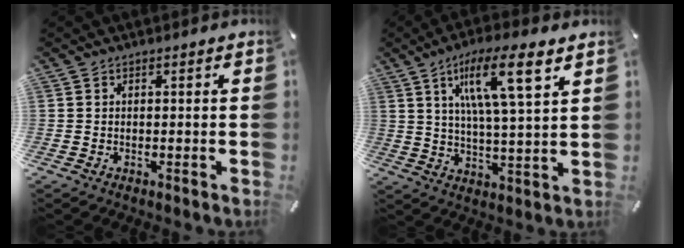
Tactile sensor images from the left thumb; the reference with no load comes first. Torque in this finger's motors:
{"motor_torque": [1.71, 1.74, 1.40, -1.37, 0.56]}